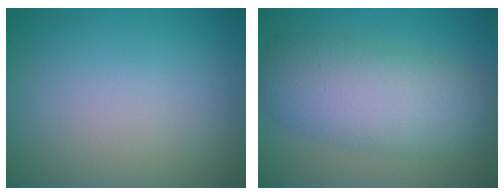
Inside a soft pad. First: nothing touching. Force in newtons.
{"total": 8.1, "press": 8.1, "slide": 0.2}